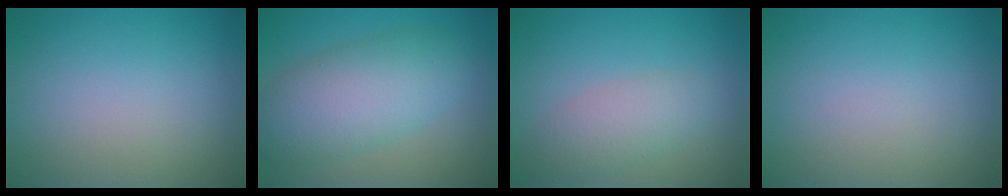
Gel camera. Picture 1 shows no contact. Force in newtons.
{"total": 6.9, "press": 6.9, "slide": 0.4}
{"total": 3.0, "press": 3.0, "slide": 0.1}
{"total": 0.0}